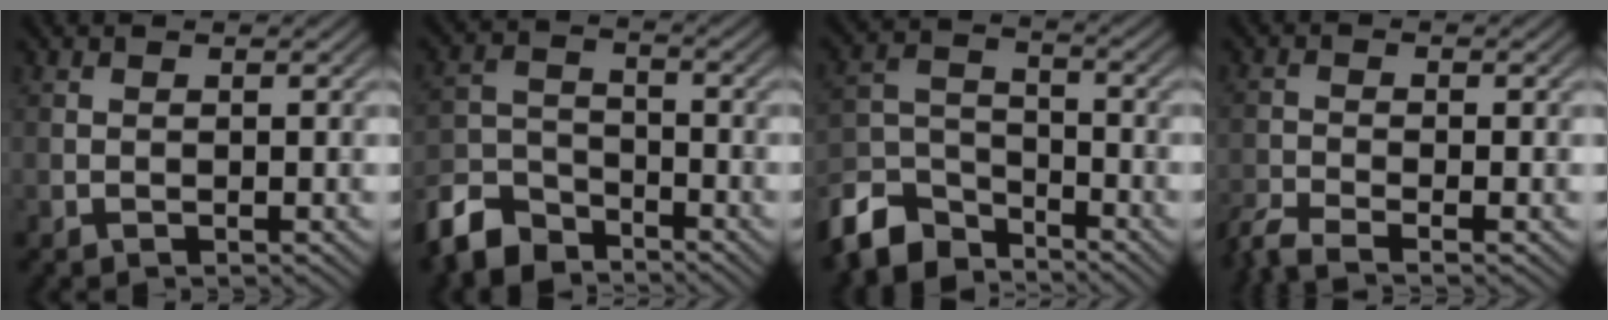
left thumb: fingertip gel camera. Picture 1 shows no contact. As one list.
[{"total": 7.7, "force": [-6.2, 3.5, 2.8], "torque": [-0.067, -0.007, -0.140]}, {"total": 9.1, "force": [-7.3, 4.0, 3.5], "torque": [-0.080, -0.007, -0.160]}, {"total": 3.8, "force": [-3.1, 0.5, 2.2], "torque": [-0.042, -0.010, -0.074]}]